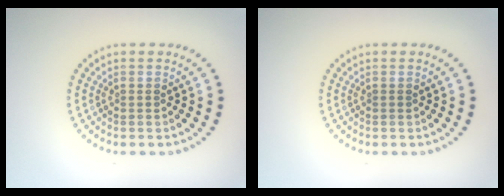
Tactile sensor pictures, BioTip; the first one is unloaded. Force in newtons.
{"total": 0.0}